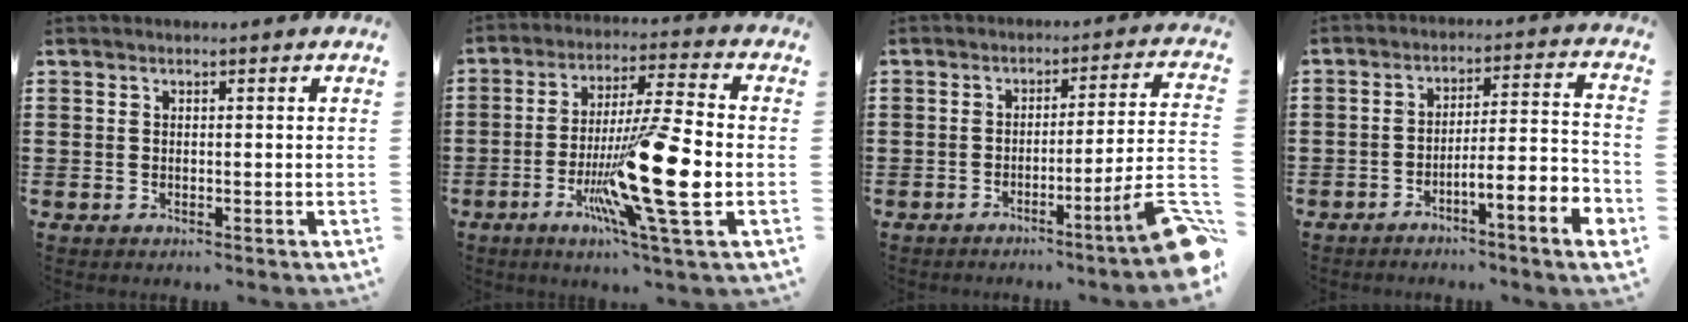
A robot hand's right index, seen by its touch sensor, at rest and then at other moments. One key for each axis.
{"total": 17.2, "fx": -4.5, "fy": 2.0, "fz": 16.4, "tx": -0.297, "ty": -0.014, "tz": -0.075}
{"total": 7.2, "fx": -3.6, "fy": -0.2, "fz": 6.2, "tx": -0.093, "ty": -0.026, "tz": -0.070}
{"total": 5.7, "fx": -3.8, "fy": 0.2, "fz": 4.2, "tx": -0.072, "ty": -0.016, "tz": -0.075}